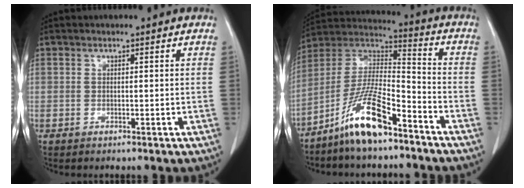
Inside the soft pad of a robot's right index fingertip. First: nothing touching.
{"total": 13.1, "force": [-8.8, 2.6, 9.4], "torque": [-0.193, 0.005, -0.164]}